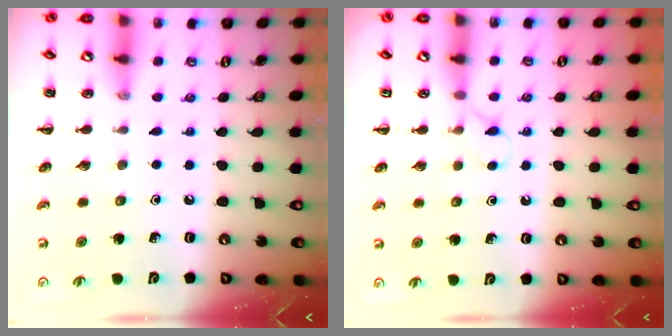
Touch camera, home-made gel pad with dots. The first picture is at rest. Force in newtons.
{"total": 2.6, "press": 2.4, "slide": 0.9}